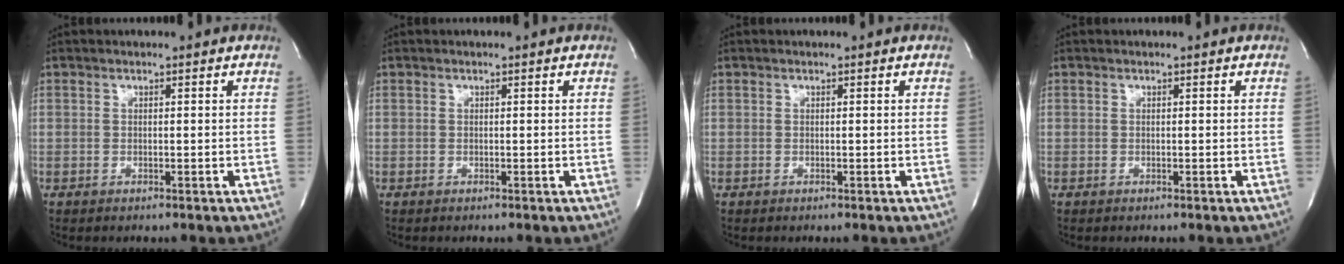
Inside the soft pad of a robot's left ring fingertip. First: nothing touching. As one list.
[{"total": 0.0}, {"total": 0.0}, {"total": 0.0}]